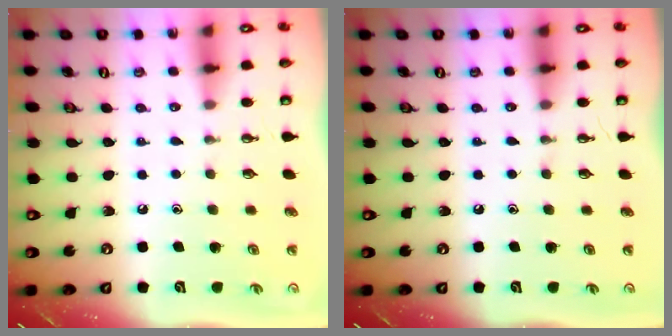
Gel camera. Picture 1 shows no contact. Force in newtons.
{"total": 0.0}